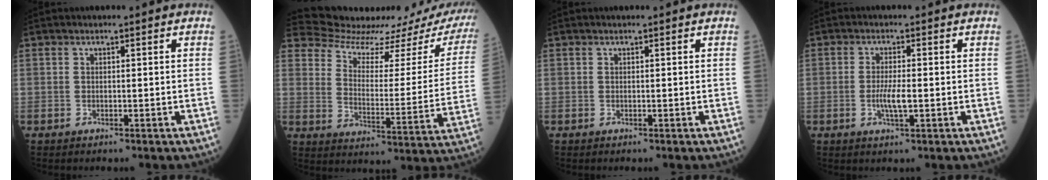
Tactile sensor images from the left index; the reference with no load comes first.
{"total": 18.5, "force": [18.0, 2.5, 3.3], "torque": [-0.043, -0.083, 0.222]}
{"total": 0.0}
{"total": 3.4, "force": [-1.1, 0.5, 3.2], "torque": [-0.069, -0.008, -0.018]}